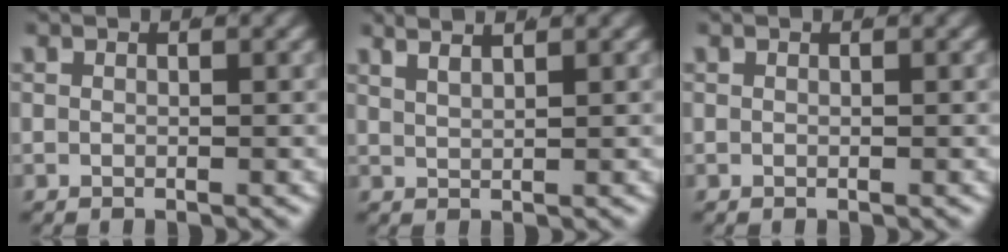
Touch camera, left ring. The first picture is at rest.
{"total": 3.1, "force": [2.6, 0.6, 1.4], "torque": [-0.017, 0.009, 0.045]}
{"total": 0.0}